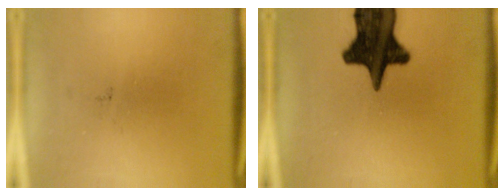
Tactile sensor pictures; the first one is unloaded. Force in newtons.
{"total": 17.1}